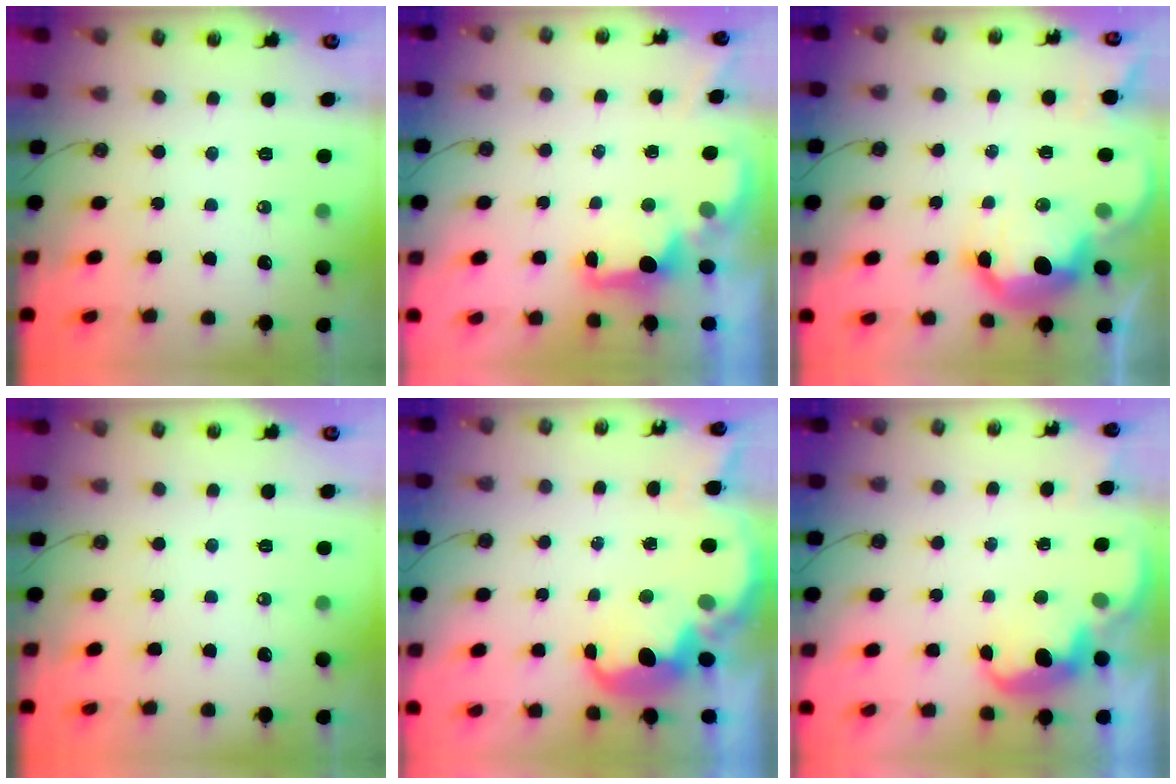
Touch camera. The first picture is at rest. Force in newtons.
{"total": 1.9, "press": 1.7, "slide": 0.7}
{"total": 11.4, "press": 11.4, "slide": 0.9}
{"total": 0.0}
{"total": 6.5, "press": 6.4, "slide": 0.6}
{"total": 3.3, "press": 3.1, "slide": 1.0}